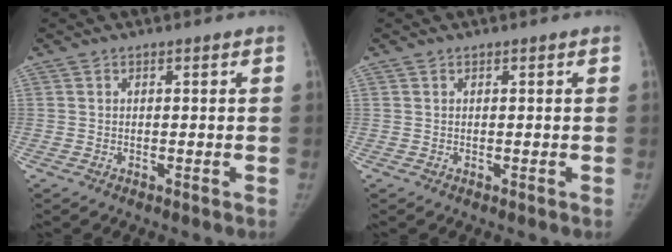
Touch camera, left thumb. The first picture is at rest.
{"total": 0.0}